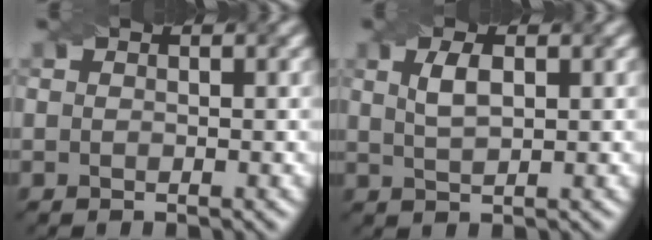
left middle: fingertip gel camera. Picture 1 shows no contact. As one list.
[{"total": 2.3, "force": [0.8, 0.9, 2.0], "torque": [-0.043, 0.003, 0.018]}]